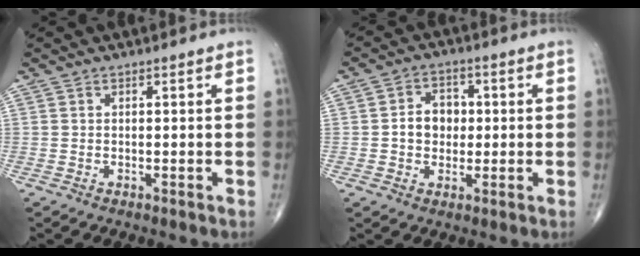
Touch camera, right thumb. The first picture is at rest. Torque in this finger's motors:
{"motor_torque": [0.99, 1.15, 0.52, -0.20, 0.03]}